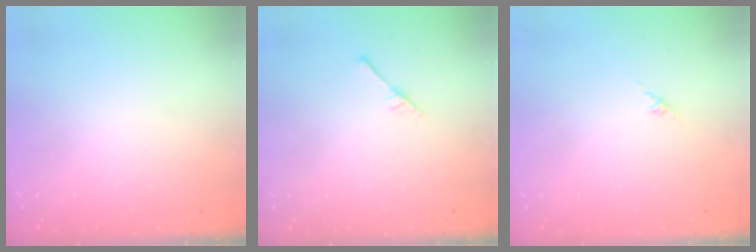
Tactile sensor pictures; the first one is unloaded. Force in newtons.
{"total": 2.5, "press": 2.4, "slide": 0.3}
{"total": 0.6, "press": 0.4, "slide": 0.4}